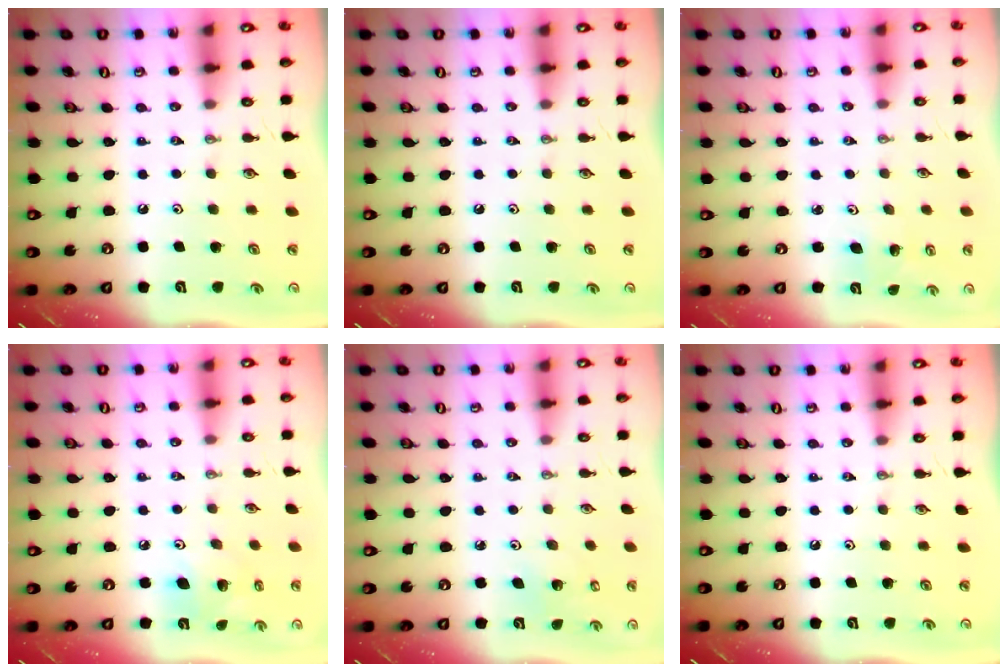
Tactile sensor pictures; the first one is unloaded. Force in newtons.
{"total": 0.0}
{"total": 2.4, "press": 2.4, "slide": 0.1}
{"total": 7.8, "press": 7.6, "slide": 1.9}
{"total": 3.5, "press": 3.5, "slide": 0.2}
{"total": 0.0}